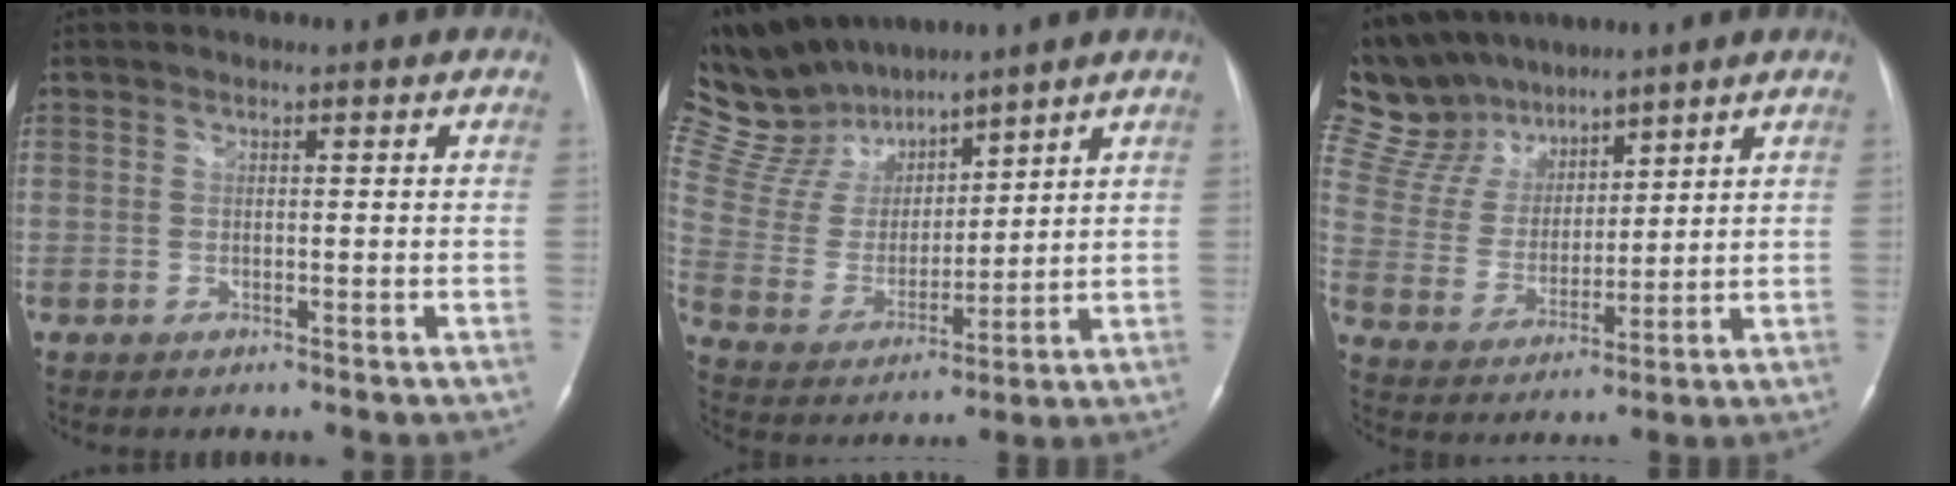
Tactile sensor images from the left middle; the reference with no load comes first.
{"total": 14.2, "force": [12.7, 4.4, 4.5], "torque": [-0.111, 0.022, 0.256]}
{"total": 12.9, "force": [11.3, 5.4, 3.1], "torque": [-0.076, 0.026, 0.225]}